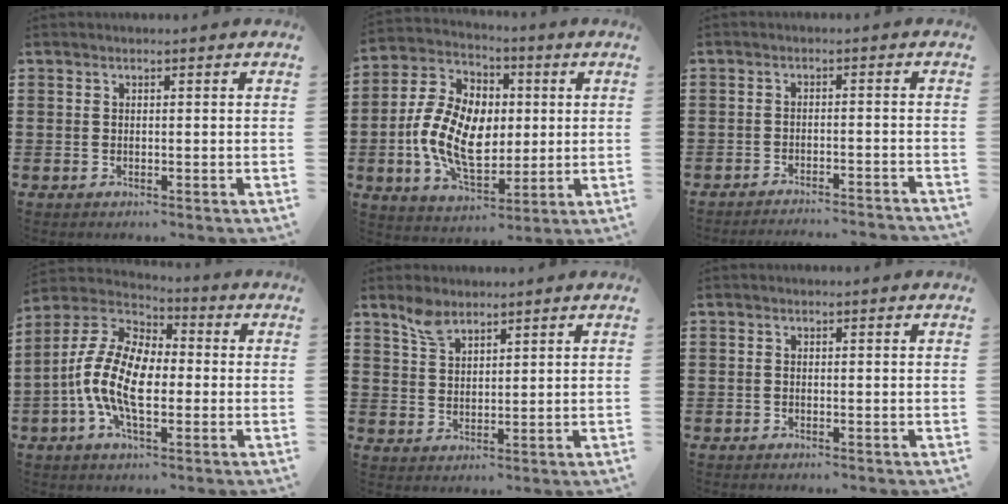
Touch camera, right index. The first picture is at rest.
{"total": 12.9, "force": [-0.9, 8.5, 9.7], "torque": [-0.228, 0.011, -0.017]}
{"total": 2.7, "force": [-2.7, -0.3, 0.4], "torque": [-0.011, -0.001, -0.057]}
{"total": 11.9, "force": [-2.4, 6.0, 10.0], "torque": [-0.240, -0.002, -0.051]}
{"total": 4.0, "force": [3.1, 1.8, 1.8], "torque": [-0.045, 0.003, 0.058]}
{"total": 0.0}